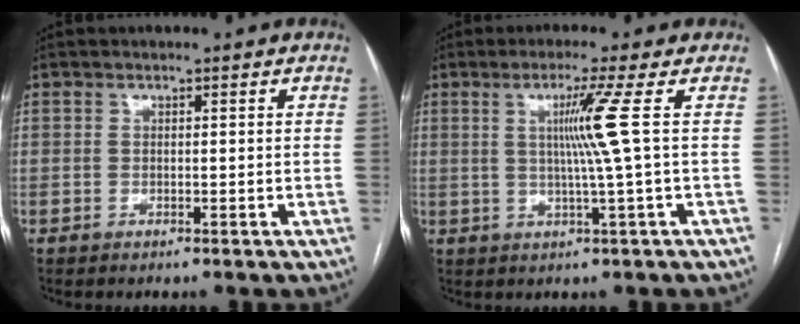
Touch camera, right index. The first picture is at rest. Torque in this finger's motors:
{"motor_torque": [0.30, -0.07, 0.32, 0.09]}